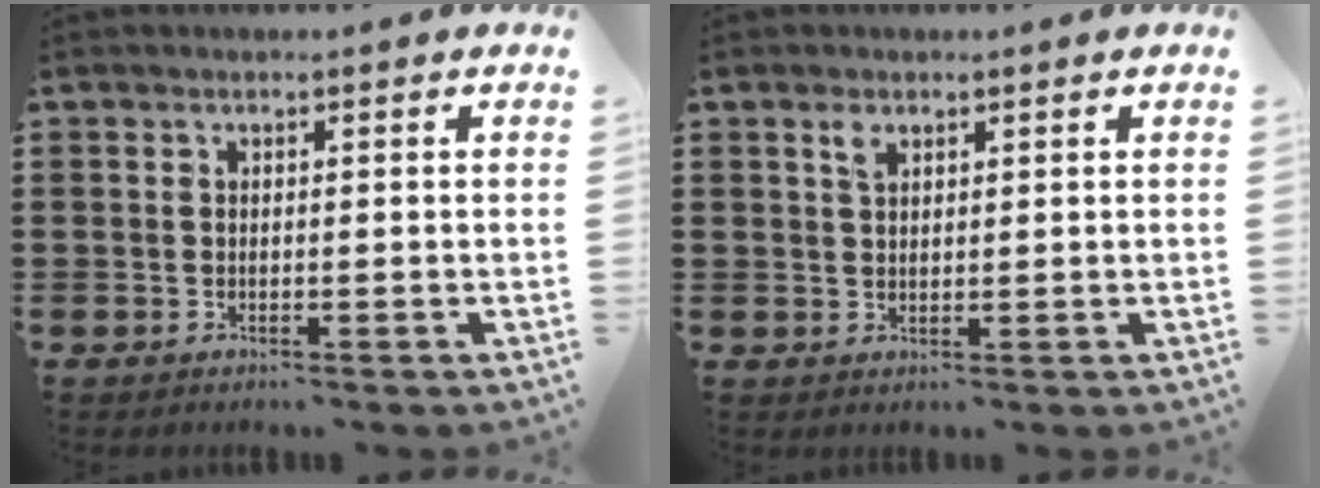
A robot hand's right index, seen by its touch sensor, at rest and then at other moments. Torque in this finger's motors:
{"motor_torque": [0.02, -0.02, 0.00, 0.05]}